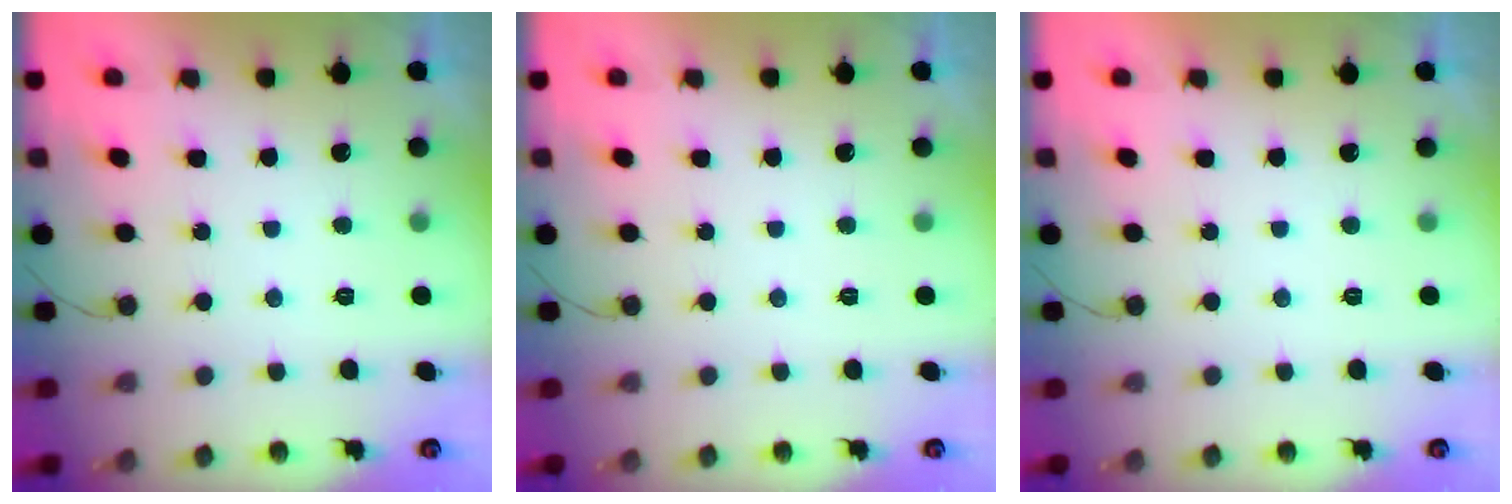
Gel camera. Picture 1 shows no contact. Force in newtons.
{"total": 0.0}
{"total": 1.7, "press": 1.7, "slide": 0.1}